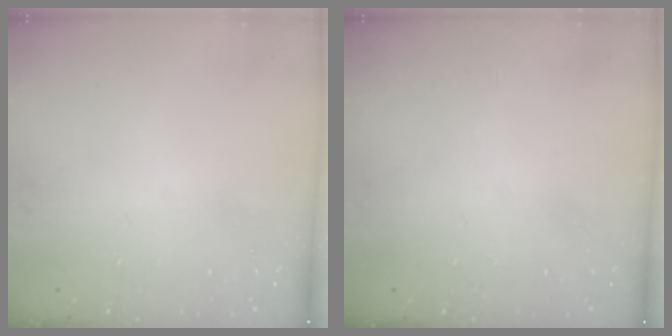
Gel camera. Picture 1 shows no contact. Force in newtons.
{"total": 0.0}